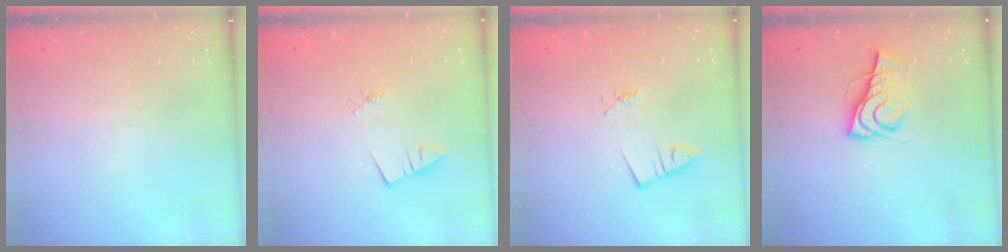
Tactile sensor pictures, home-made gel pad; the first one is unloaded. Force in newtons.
{"total": 1.4, "press": 1.4, "slide": 0.1}
{"total": 1.1, "press": 1.1, "slide": 0.0}
{"total": 9.2, "press": 9.1, "slide": 1.7}